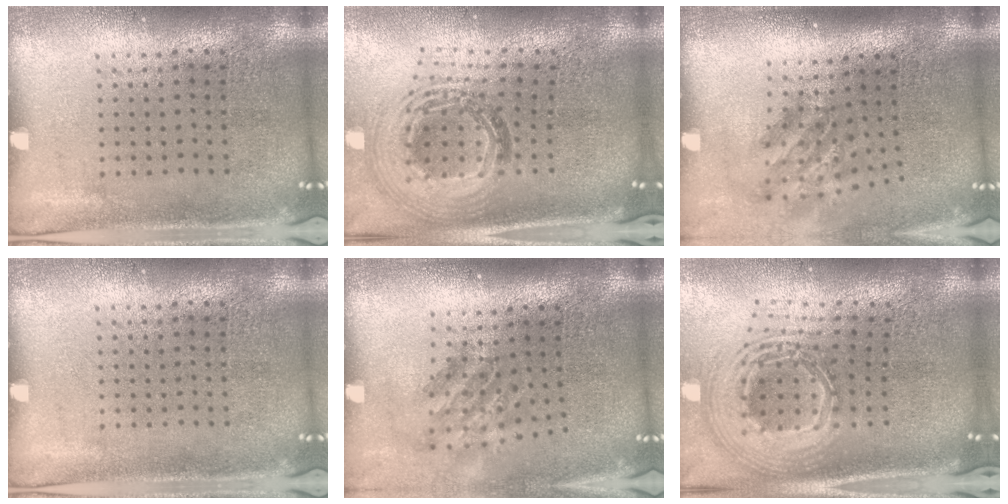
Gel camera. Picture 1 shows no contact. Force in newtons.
{"total": 1.9, "press": 1.6, "slide": 1.0}
{"total": 1.9, "press": 1.2, "slide": 1.4}
{"total": 0.0}
{"total": 1.8, "press": 1.2, "slide": 1.3}
{"total": 2.8, "press": 1.9, "slide": 2.1}